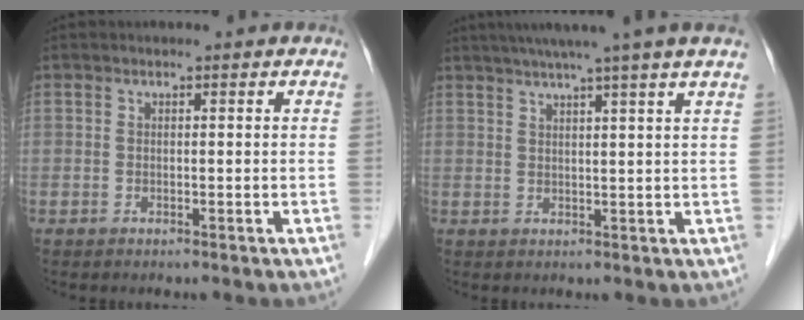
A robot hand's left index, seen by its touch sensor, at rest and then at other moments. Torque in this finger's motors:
{"motor_torque": [0.59, -0.68, 0.77, 0.15]}